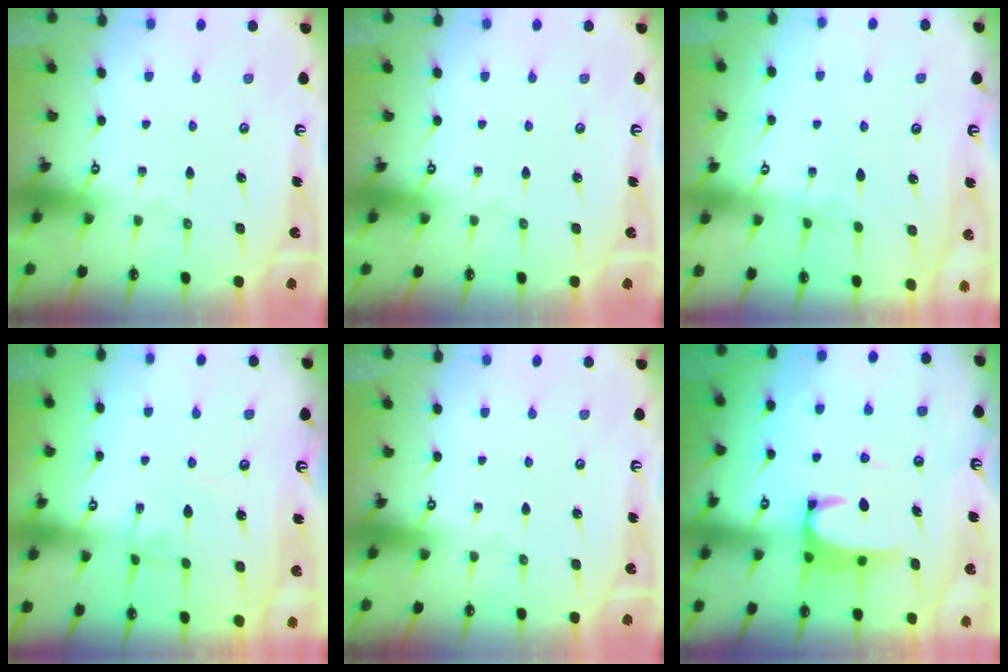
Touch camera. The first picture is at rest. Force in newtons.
{"total": 0.0}
{"total": 3.0, "press": 3.0, "slide": 0.3}
{"total": 1.5, "press": 1.5, "slide": 0.4}
{"total": 0.0}
{"total": 3.5, "press": 3.4, "slide": 0.7}